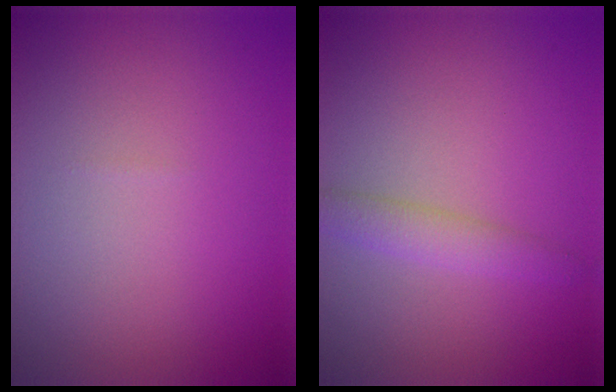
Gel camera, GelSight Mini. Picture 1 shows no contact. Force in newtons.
{"total": 2.2, "press": 2.2, "slide": 0.1}